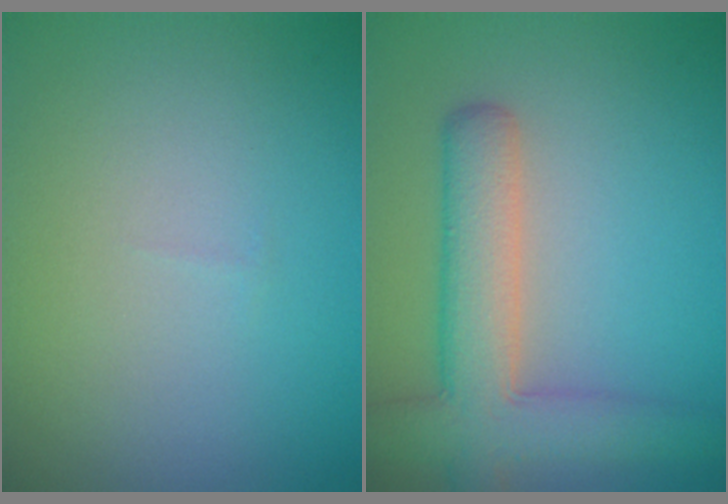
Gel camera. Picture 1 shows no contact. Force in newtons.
{"total": 6.0, "press": 6.0, "slide": 0.5}